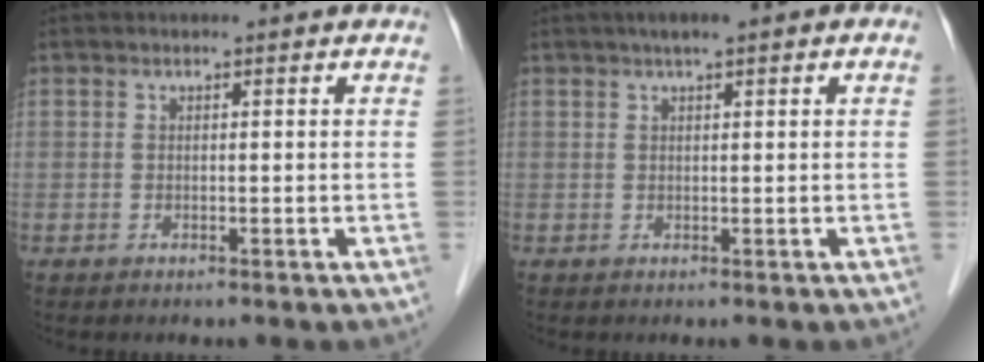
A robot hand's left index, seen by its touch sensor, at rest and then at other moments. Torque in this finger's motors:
{"motor_torque": [0.78, -0.53, 0.14, 0.10]}